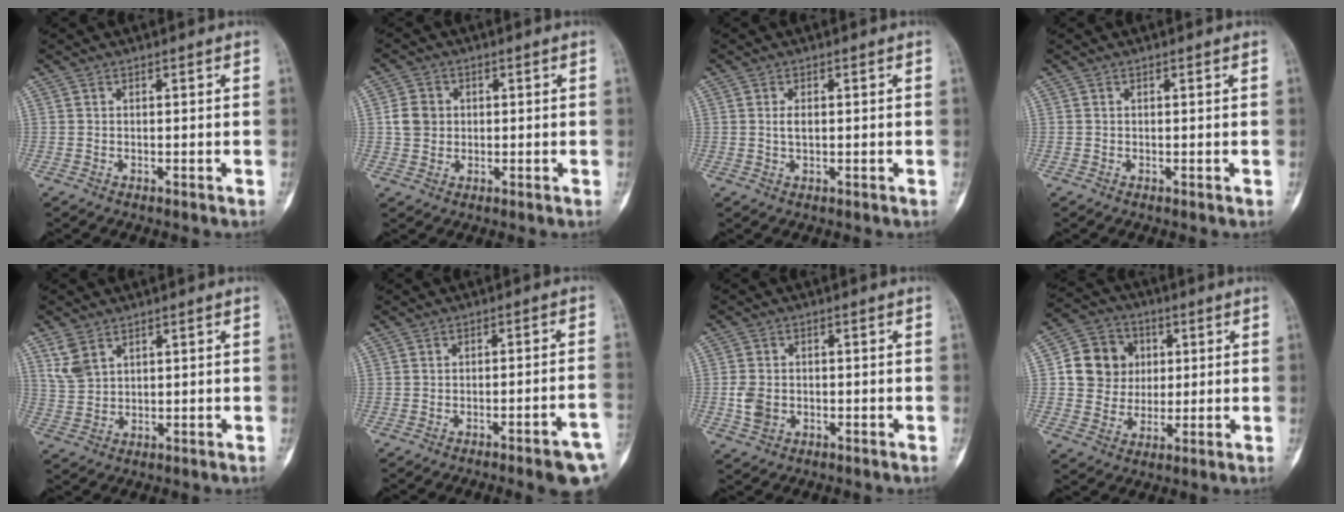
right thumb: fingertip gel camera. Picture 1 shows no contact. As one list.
[{"total": 4.7, "force": [0.5, 4.2, 1.9], "torque": [-0.020, 0.004, 0.005]}, {"total": 1.8, "force": [0.2, 0.9, 1.6], "torque": [-0.025, 0.001, 0.003]}, {"total": 0.0}, {"total": 4.3, "force": [2.4, 2.6, 2.4], "torque": [-0.045, -0.005, 0.060]}, {"total": 9.3, "force": [-5.7, 1.2, 7.3], "torque": [-0.087, 0.026, -0.070]}, {"total": 4.4, "force": [-1.0, 3.4, 2.6], "torque": [-0.044, 0.005, -0.017]}, {"total": 11.3, "force": [2.0, 10.4, 4.2], "torque": [-0.035, 0.004, 0.033]}]